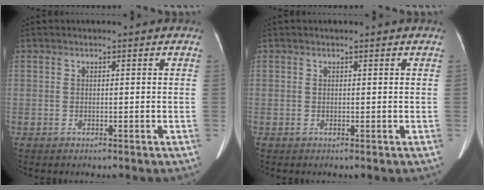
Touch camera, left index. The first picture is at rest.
{"total": 0.0}